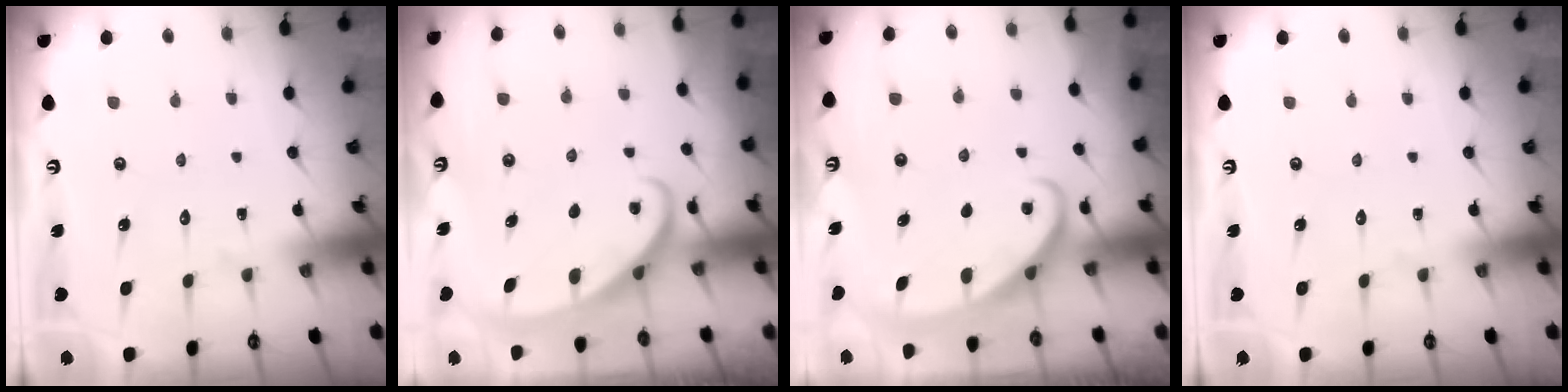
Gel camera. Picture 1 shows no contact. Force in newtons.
{"total": 2.8, "press": 2.8, "slide": 0.3}
{"total": 2.8, "press": 2.8, "slide": 0.4}
{"total": 0.0}